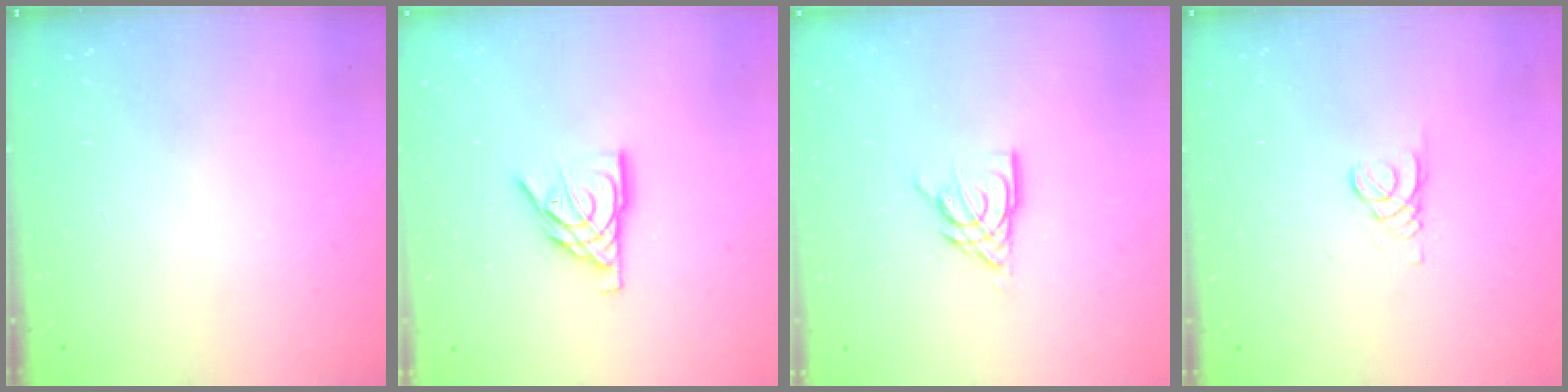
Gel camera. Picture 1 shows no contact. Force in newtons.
{"total": 9.5, "press": 9.4, "slide": 1.0}
{"total": 10.2, "press": 10.1, "slide": 1.4}
{"total": 1.5, "press": 1.5, "slide": 0.1}